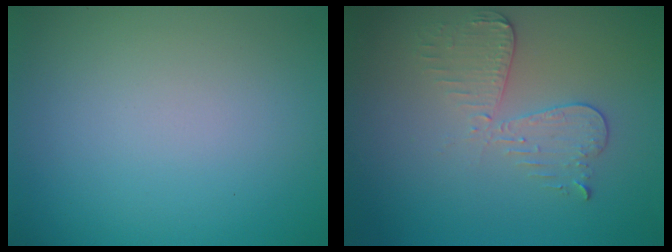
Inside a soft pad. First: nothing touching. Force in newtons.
{"total": 3.0, "press": 2.7, "slide": 1.2}